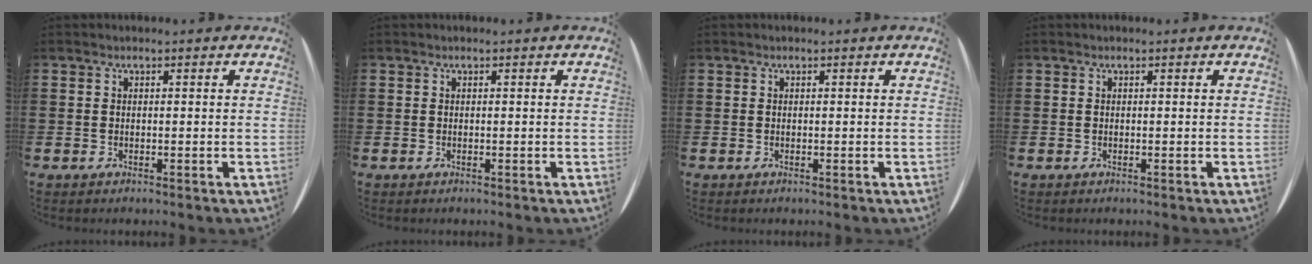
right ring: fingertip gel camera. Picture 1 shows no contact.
{"total": 0.0}
{"total": 0.0}
{"total": 0.0}